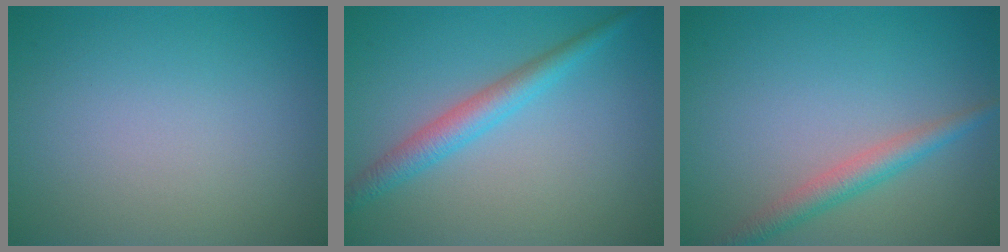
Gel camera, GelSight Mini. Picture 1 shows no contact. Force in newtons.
{"total": 3.1, "press": 3.1, "slide": 0.1}
{"total": 2.7, "press": 2.7, "slide": 0.1}